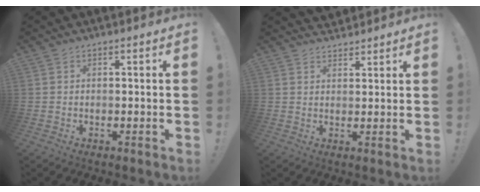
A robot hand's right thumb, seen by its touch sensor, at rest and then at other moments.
{"total": 3.0, "force": [2.7, 1.2, 0.1], "torque": [0.006, -0.020, 0.051]}